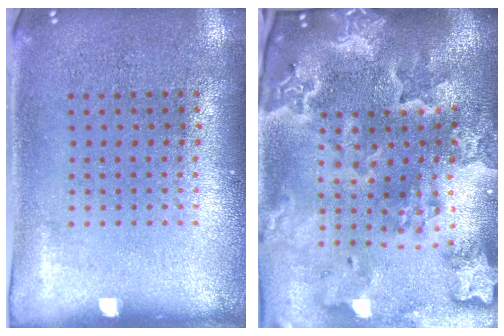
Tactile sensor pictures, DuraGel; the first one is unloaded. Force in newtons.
{"total": 4.4, "press": 3.6, "slide": 2.5}